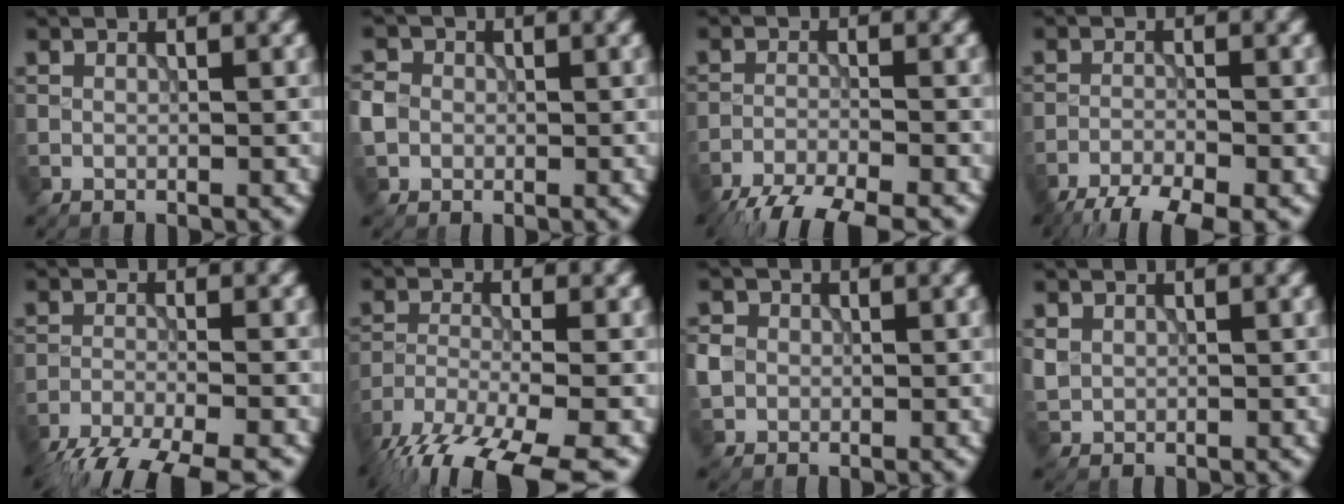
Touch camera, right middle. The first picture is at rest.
{"total": 3.4, "force": [0.0, 3.1, 1.4], "torque": [-0.030, 0.014, -0.008]}
{"total": 7.6, "force": [-6.7, 1.3, 3.2], "torque": [-0.062, -0.027, -0.111]}
{"total": 6.3, "force": [-5.1, 1.1, 3.5], "torque": [-0.068, -0.023, -0.088]}
{"total": 9.3, "force": [-8.0, 2.0, 4.3], "torque": [-0.077, -0.032, -0.130]}
{"total": 12.4, "force": [-9.7, 3.5, 6.8], "torque": [-0.138, -0.045, -0.153]}
{"total": 2.2, "force": [-0.1, 2.1, 0.7], "torque": [-0.012, 0.001, -0.003]}
{"total": 1.3, "force": [0.5, 1.2, 0.4], "torque": [-0.010, -0.002, 0.013]}